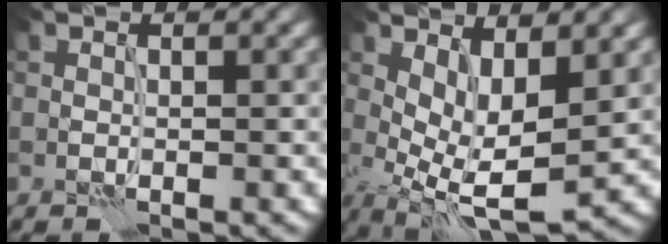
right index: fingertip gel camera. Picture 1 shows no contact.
{"total": 6.6, "force": [0.6, 2.6, 6.1], "torque": [-0.109, -0.008, 0.014]}